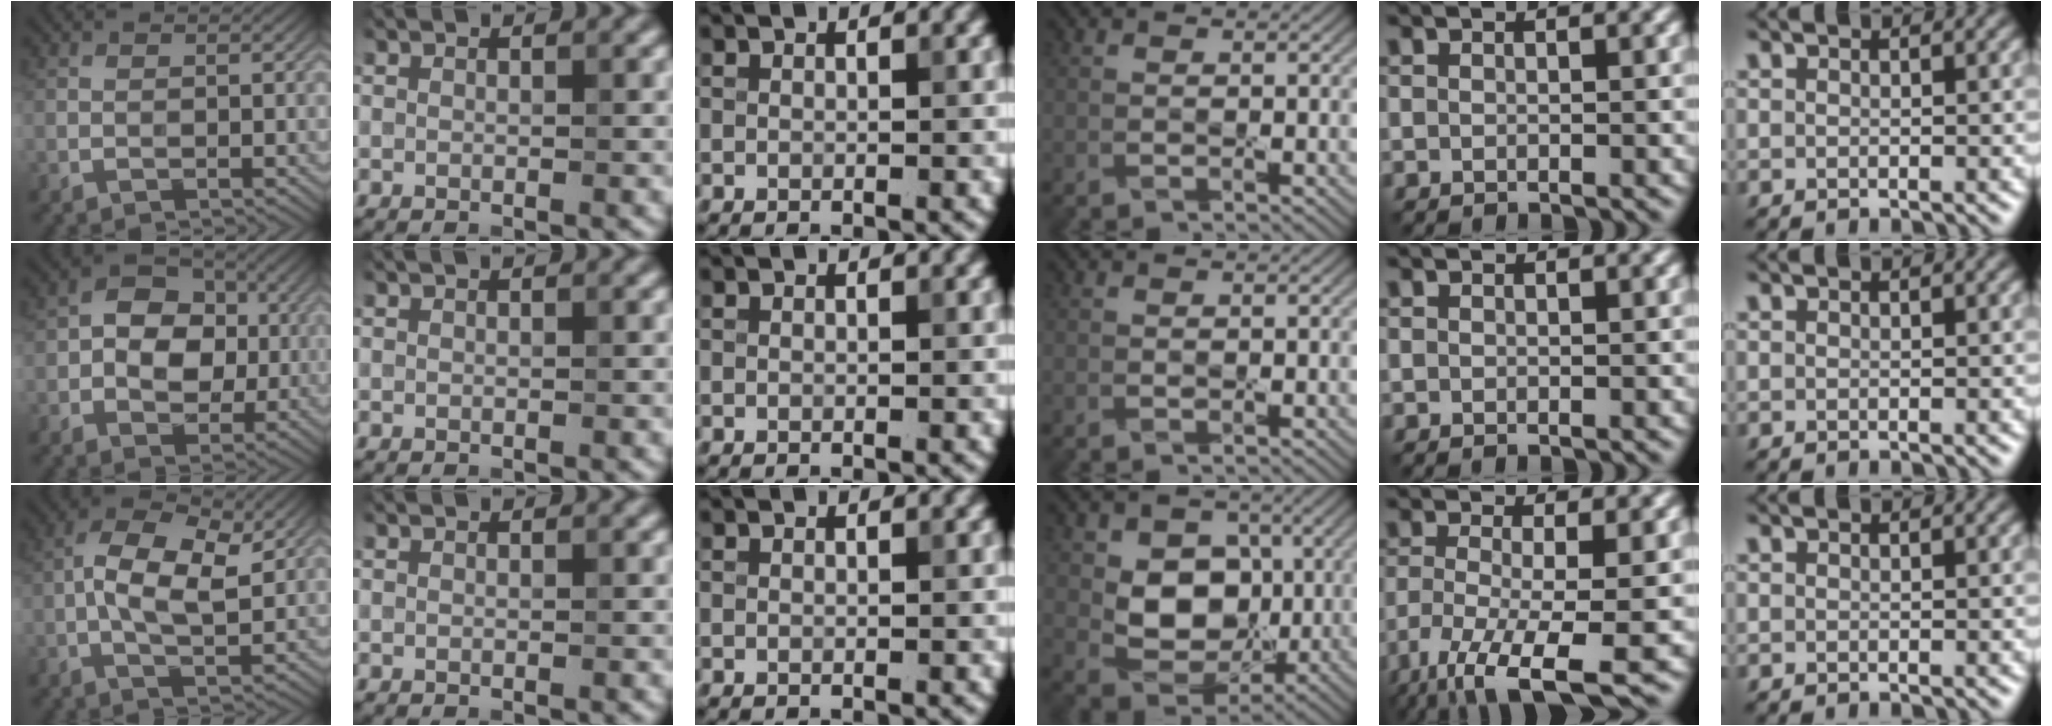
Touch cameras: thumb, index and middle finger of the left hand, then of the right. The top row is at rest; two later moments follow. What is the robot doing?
{"motion": "peel", "object": "envelope seal"}